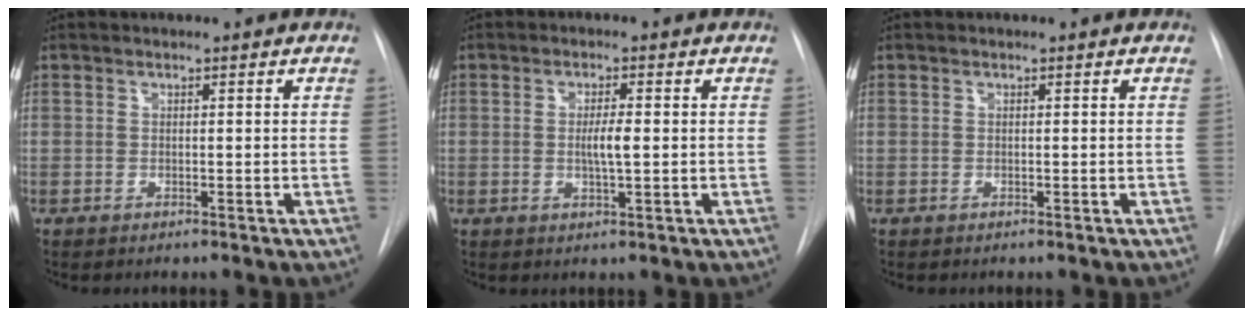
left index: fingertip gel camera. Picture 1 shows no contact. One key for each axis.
{"total": 3.1, "fx": -0.1, "fy": 0.4, "fz": 3.1, "tx": -0.056, "ty": -0.005, "tz": -0.002}
{"total": 0.0}